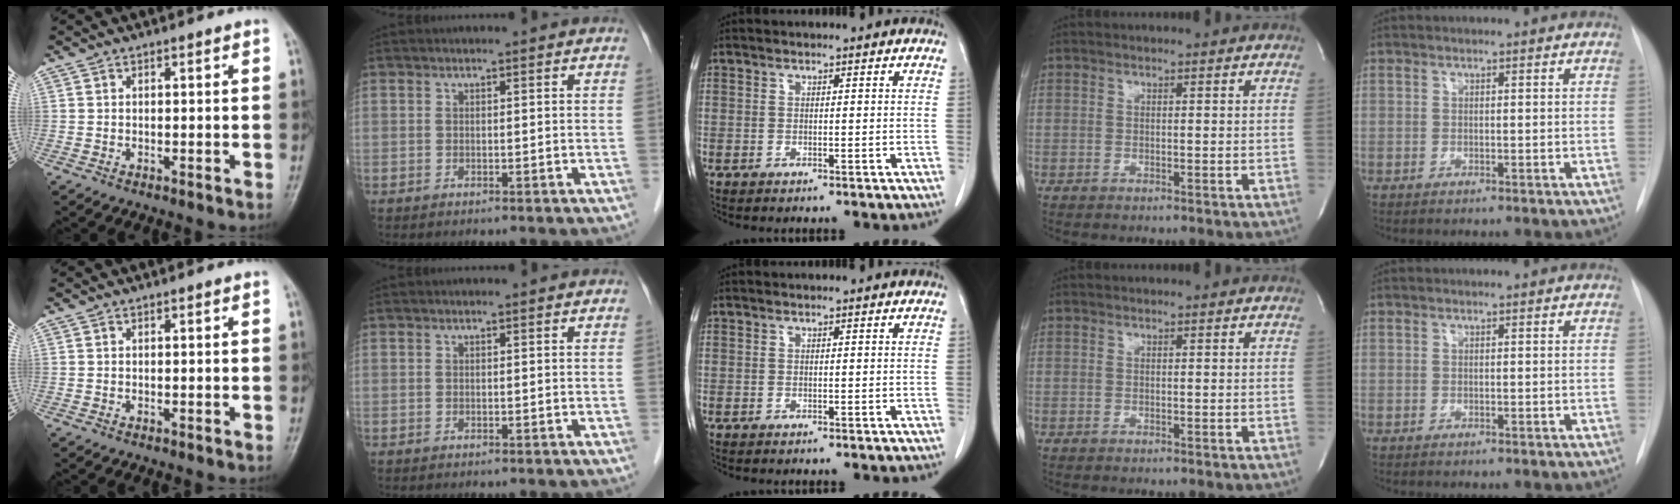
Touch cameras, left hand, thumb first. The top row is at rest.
{}